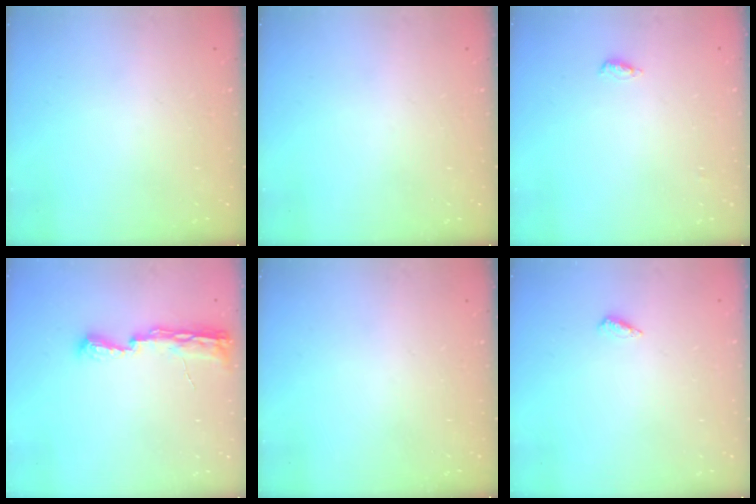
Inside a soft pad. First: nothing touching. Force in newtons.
{"total": 0.0}
{"total": 4.0, "press": 3.9, "slide": 1.1}
{"total": 8.1, "press": 8.0, "slide": 0.9}
{"total": 0.0}
{"total": 2.6, "press": 2.2, "slide": 1.3}